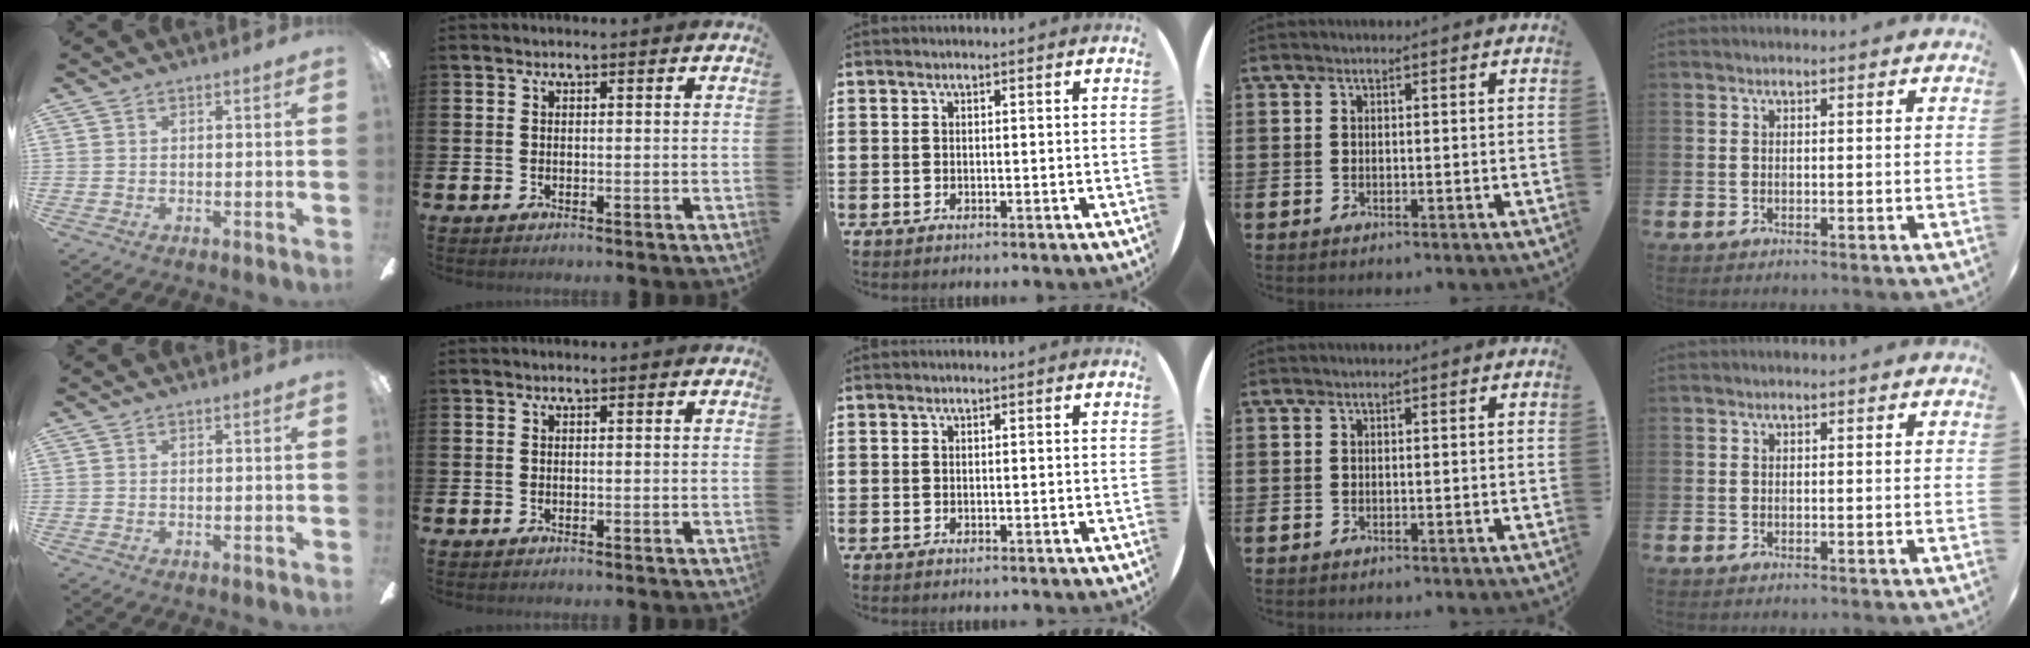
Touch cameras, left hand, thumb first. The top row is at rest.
{}